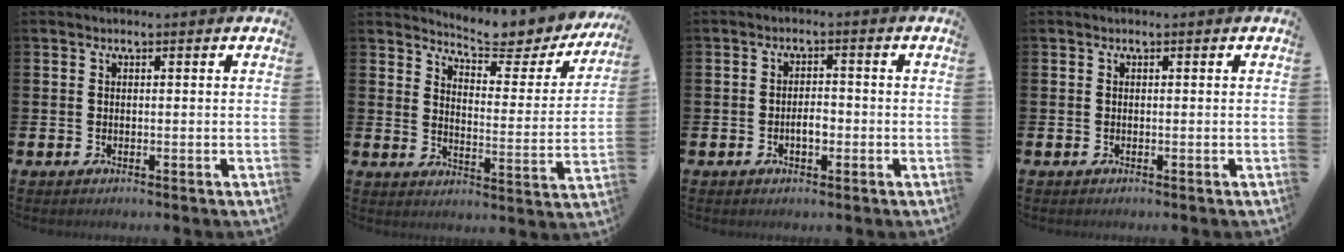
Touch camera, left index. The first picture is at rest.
{"total": 5.9, "force": [5.7, 0.8, 1.4], "torque": [-0.046, -0.050, 0.092]}
{"total": 2.4, "force": [-0.7, 1.2, 1.9], "torque": [-0.028, 0.001, -0.016]}
{"total": 0.0}